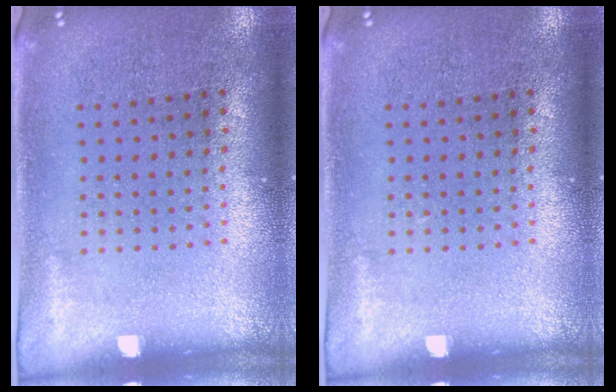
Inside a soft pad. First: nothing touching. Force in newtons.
{"total": 0.0}